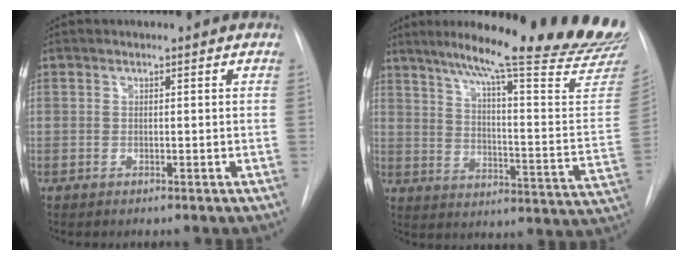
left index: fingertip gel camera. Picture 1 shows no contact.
{"total": 29.2, "force": [24.3, 0.6, 16.3], "torque": [-0.204, -0.084, 0.311]}